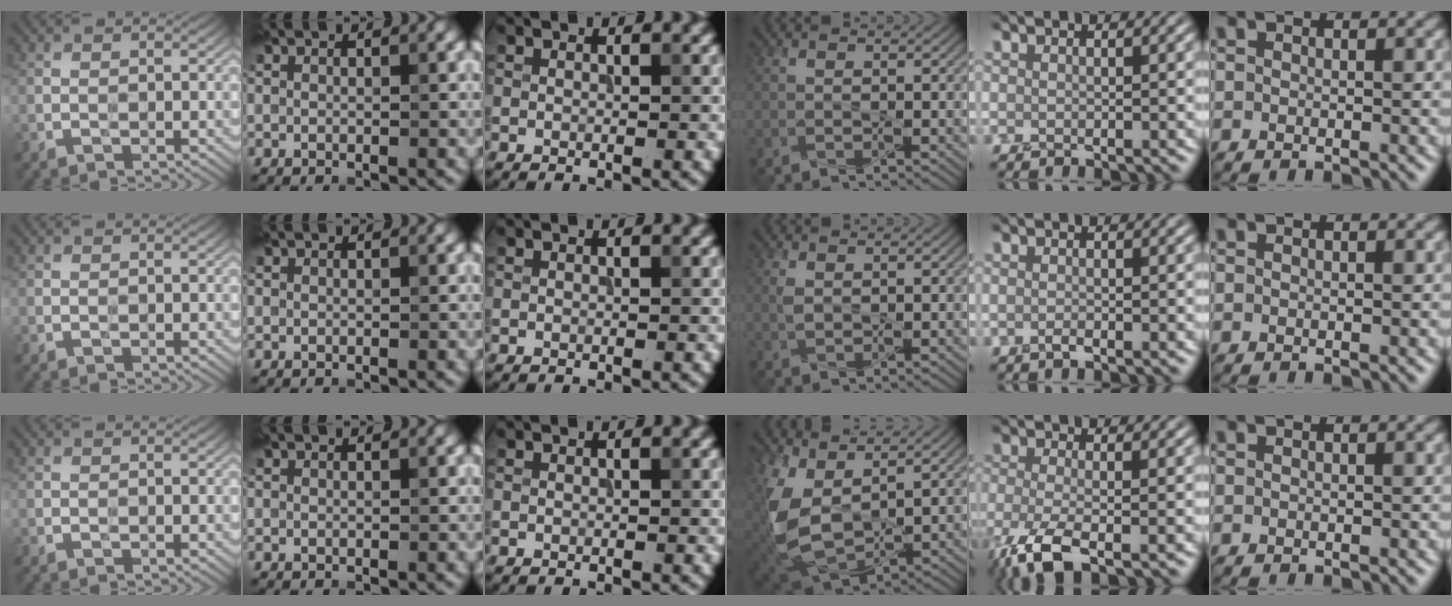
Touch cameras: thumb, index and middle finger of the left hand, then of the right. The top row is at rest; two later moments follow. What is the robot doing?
{"motion": "squeeze", "object": "tweezer"}